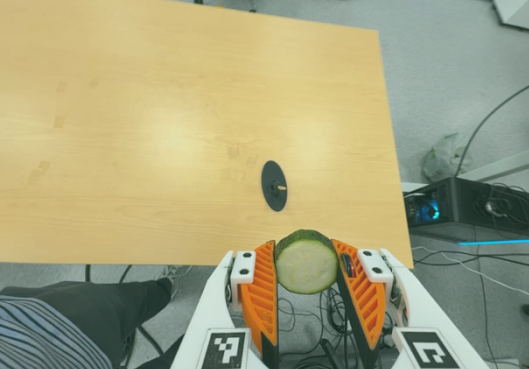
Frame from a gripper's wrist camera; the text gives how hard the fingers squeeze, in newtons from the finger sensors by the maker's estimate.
{"total": 11.6, "left": 12.0, "right": 11.1}